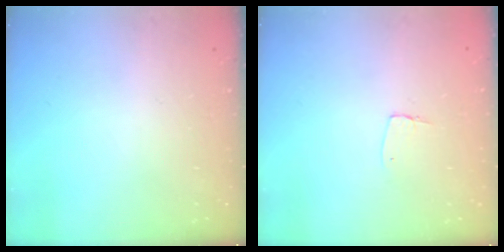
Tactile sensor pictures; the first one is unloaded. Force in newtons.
{"total": 4.4, "press": 4.4, "slide": 0.3}